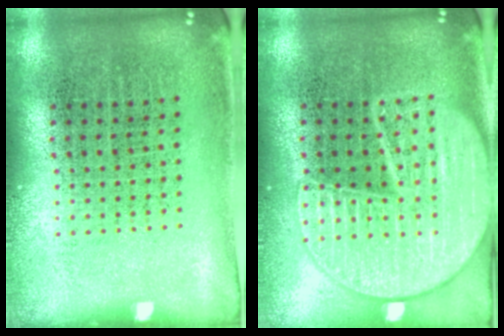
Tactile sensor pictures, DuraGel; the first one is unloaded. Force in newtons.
{"total": 3.5, "press": 3.5, "slide": 0.4}